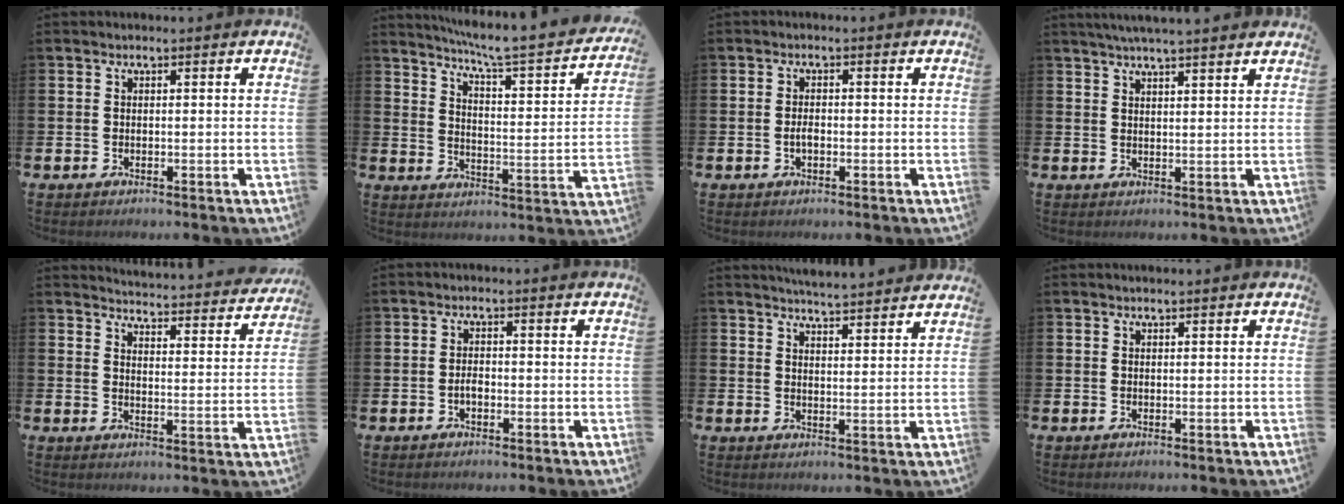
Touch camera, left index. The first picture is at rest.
{"total": 6.0, "force": [5.3, -0.2, 2.8], "torque": [-0.061, -0.053, 0.078]}
{"total": 1.5, "force": [-0.3, 0.8, 1.2], "torque": [-0.020, 0.000, -0.008]}
{"total": 3.7, "force": [3.6, -0.5, 1.0], "torque": [-0.024, -0.010, 0.065]}
{"total": 4.3, "force": [4.2, 0.1, 0.4], "torque": [-0.013, -0.042, 0.068]}
{"total": 1.5, "force": [-0.6, 0.8, 1.1], "torque": [-0.018, 0.001, -0.012]}
{"total": 4.8, "force": [4.7, -0.4, 0.1], "torque": [-0.007, -0.031, 0.084]}
{"total": 0.0}